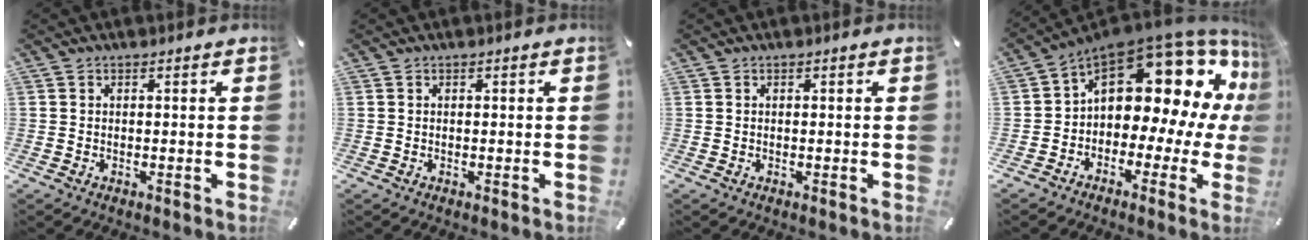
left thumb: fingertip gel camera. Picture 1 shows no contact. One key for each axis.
{"total": 0.0}
{"total": 0.0}
{"total": 17.9, "fx": 6.9, "fy": 10.2, "fz": 13.1, "tx": -0.190, "ty": -0.059, "tz": 0.110}